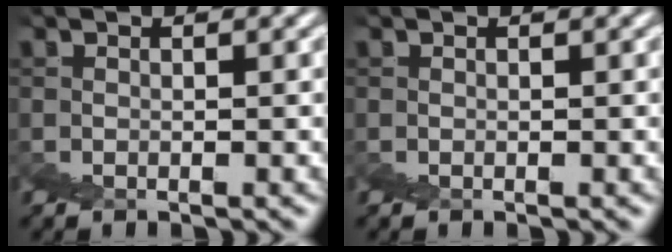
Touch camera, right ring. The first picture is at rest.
{"total": 0.0}